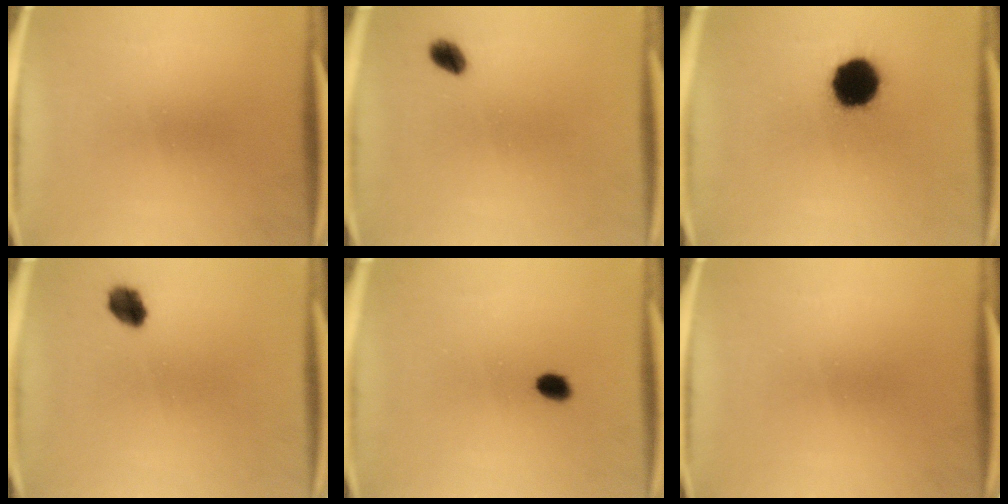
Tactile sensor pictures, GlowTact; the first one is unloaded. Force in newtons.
{"total": 2.8}
{"total": 13.5}
{"total": 4.6}
{"total": 2.6}
{"total": 0.0}